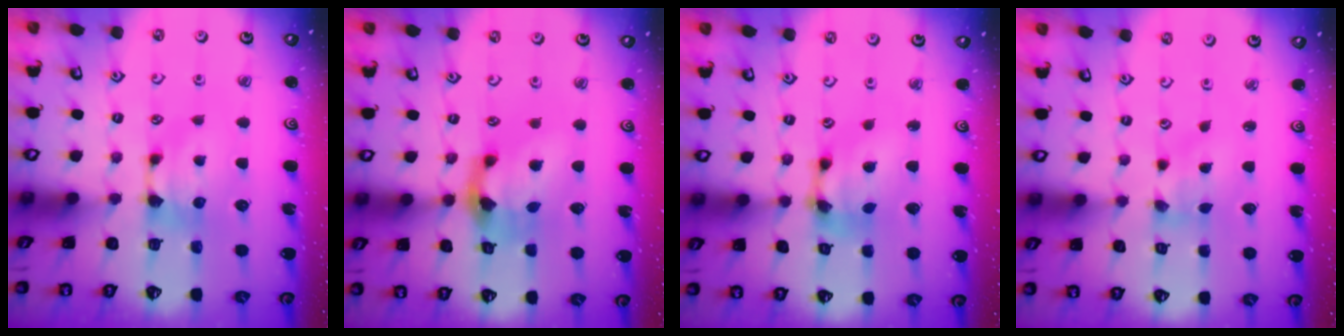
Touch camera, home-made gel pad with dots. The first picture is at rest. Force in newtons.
{"total": 5.5, "press": 5.2, "slide": 1.9}
{"total": 6.3, "press": 5.9, "slide": 2.3}
{"total": 1.2, "press": 0.6, "slide": 1.1}